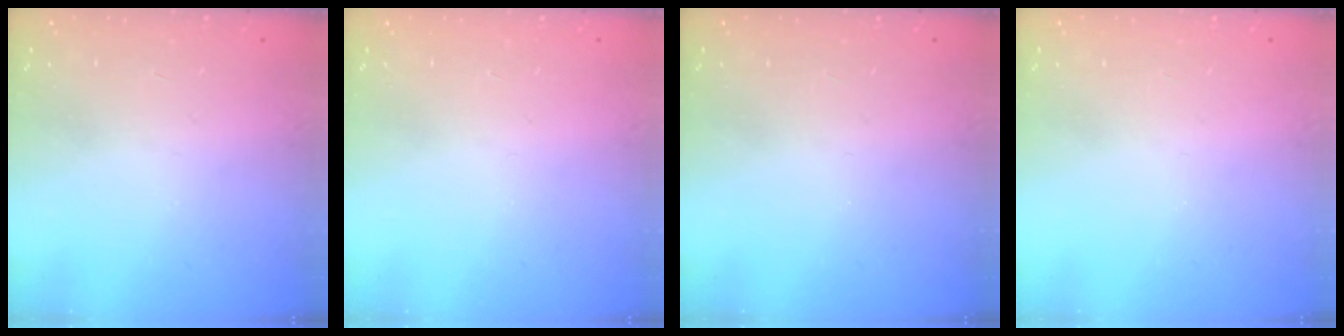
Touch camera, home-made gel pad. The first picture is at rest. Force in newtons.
{"total": 0.0}
{"total": 0.0}
{"total": 0.0}